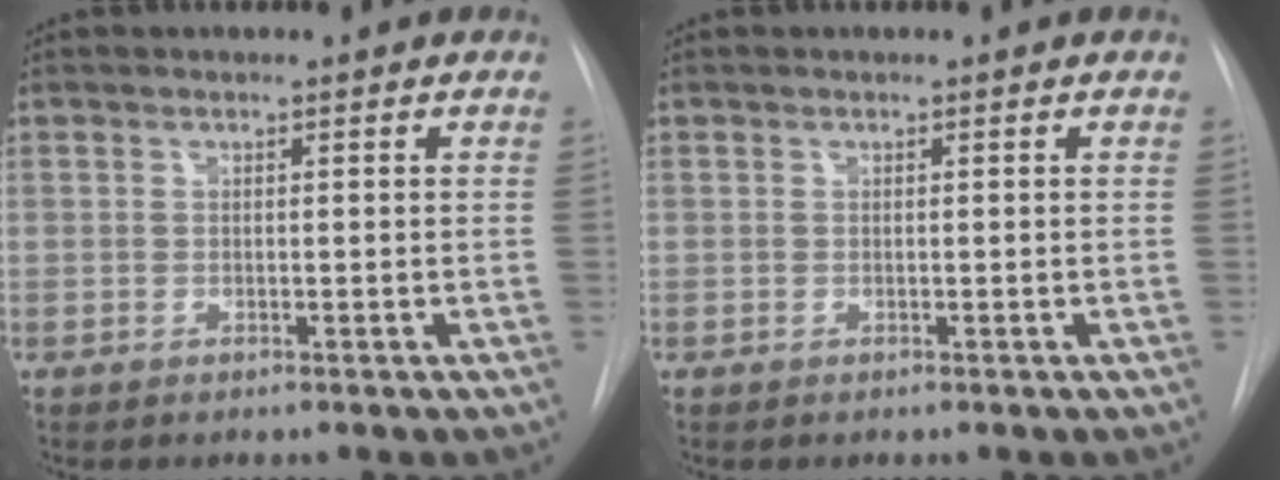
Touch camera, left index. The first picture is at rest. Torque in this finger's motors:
{"motor_torque": [0.00, 0.00, 0.00, 0.00]}